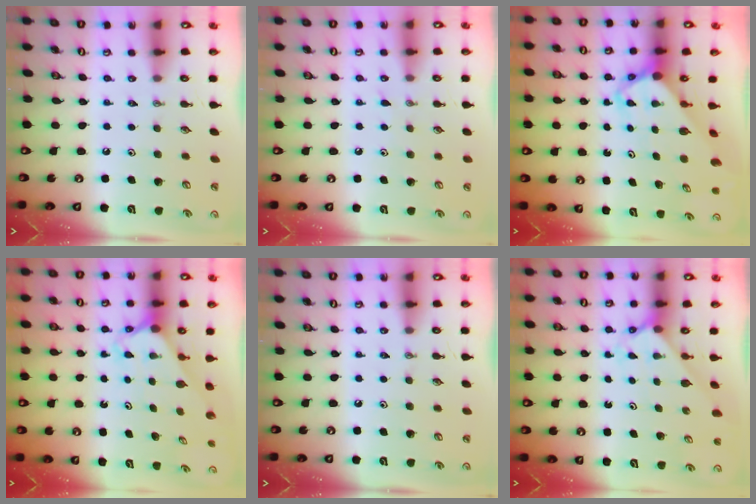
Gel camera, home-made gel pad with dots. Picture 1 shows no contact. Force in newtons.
{"total": 4.9, "press": 4.8, "slide": 0.5}
{"total": 4.3, "press": 4.3, "slide": 0.2}
{"total": 2.2, "press": 2.2, "slide": 0.2}
{"total": 0.0}
{"total": 2.3, "press": 2.3, "slide": 0.2}